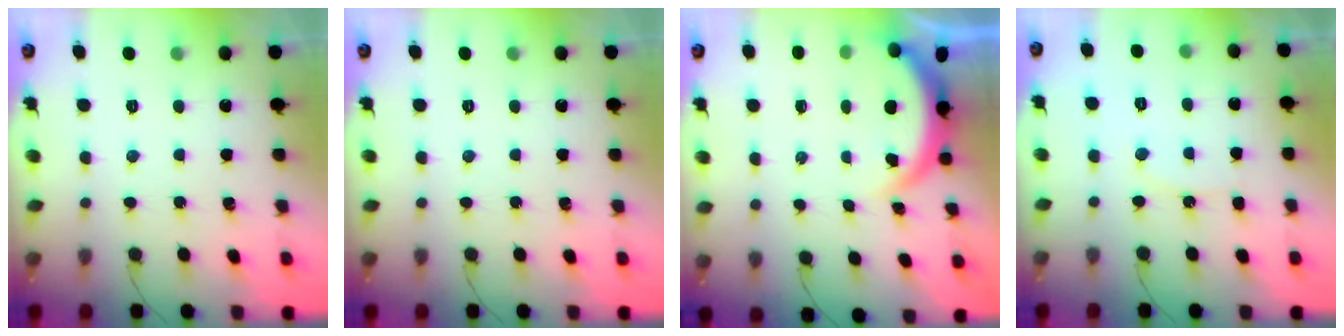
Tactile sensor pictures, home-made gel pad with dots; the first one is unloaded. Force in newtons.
{"total": 0.0}
{"total": 3.8, "press": 3.7, "slide": 0.7}
{"total": 7.1, "press": 6.8, "slide": 1.9}